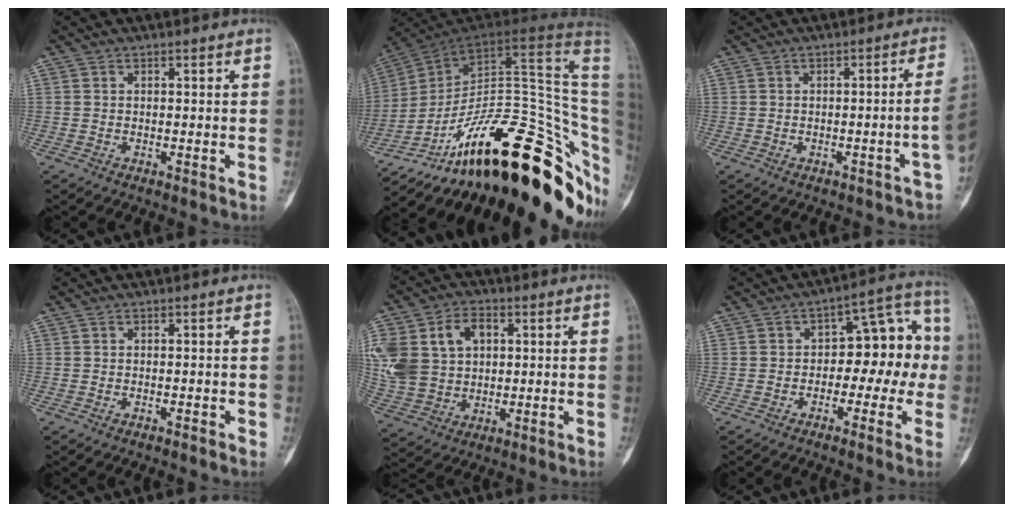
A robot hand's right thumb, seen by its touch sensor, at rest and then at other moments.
{"total": 34.4, "force": [-12.3, 13.8, 29.0], "torque": [-0.305, 0.096, -0.179]}
{"total": 3.4, "force": [-0.9, -0.7, 3.2], "torque": [-0.049, 0.020, -0.009]}
{"total": 0.6, "force": [-0.3, 0.3, 0.4], "torque": [-0.009, 0.007, -0.004]}
{"total": 17.4, "force": [3.8, 13.0, 10.9], "torque": [-0.228, 0.016, 0.083]}
{"total": 11.6, "force": [-1.3, 7.1, 9.1], "torque": [-0.076, 0.048, -0.027]}